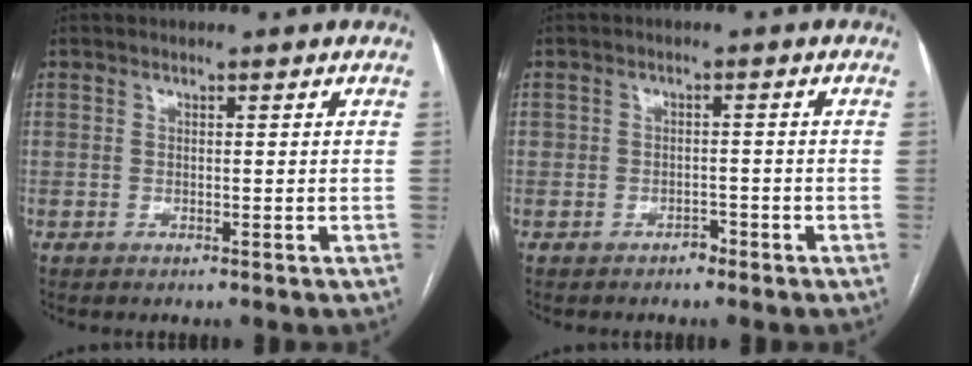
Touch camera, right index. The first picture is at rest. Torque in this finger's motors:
{"motor_torque": [-0.04, -0.06, -0.02, 0.00]}